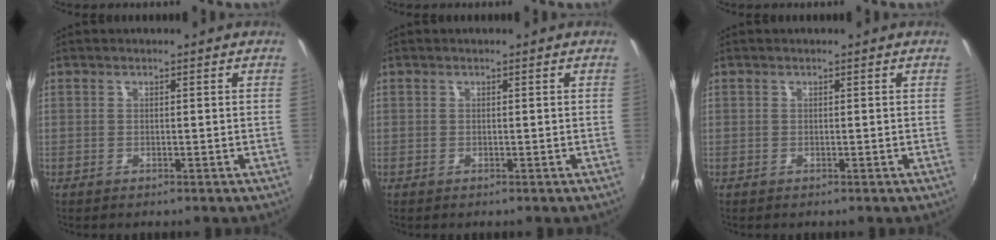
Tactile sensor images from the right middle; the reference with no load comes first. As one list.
[{"total": 0.0}, {"total": 0.0}]